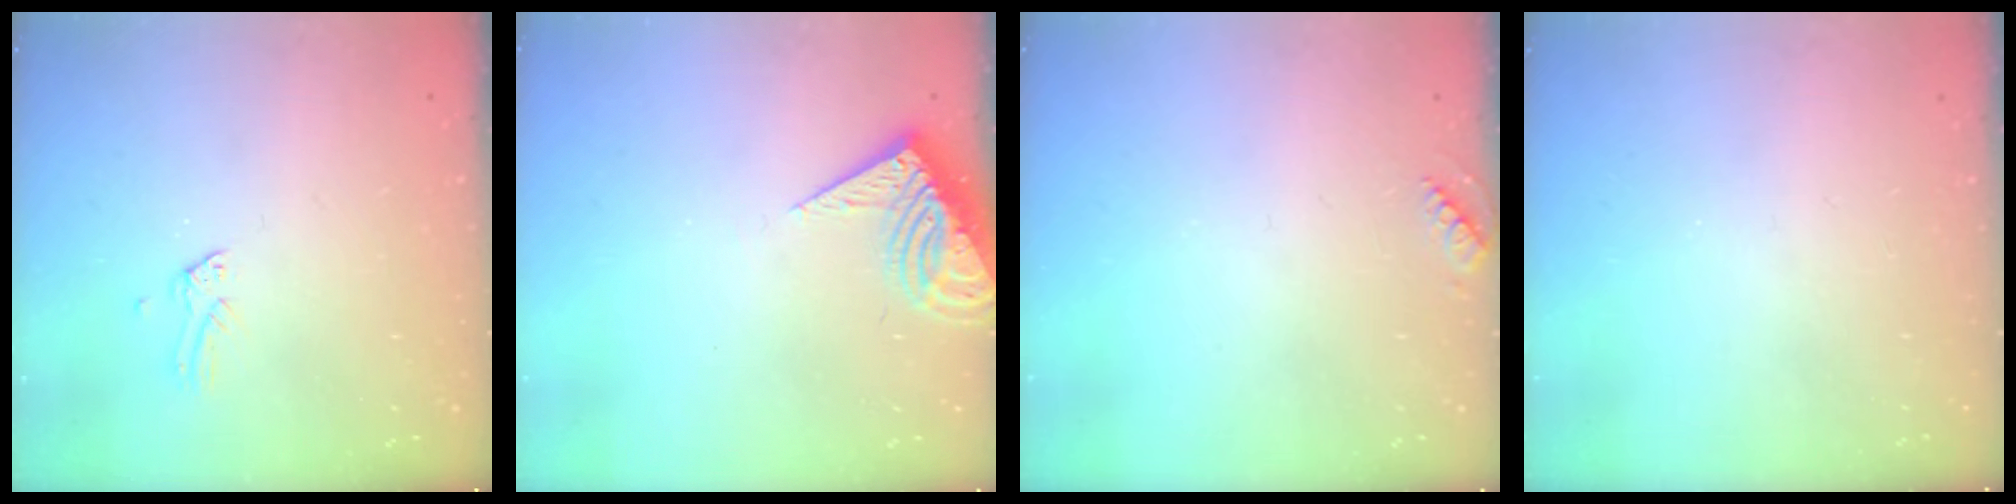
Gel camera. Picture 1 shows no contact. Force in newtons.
{"total": 7.9, "press": 7.9, "slide": 0.7}
{"total": 4.3, "press": 4.3, "slide": 0.6}
{"total": 0.0}